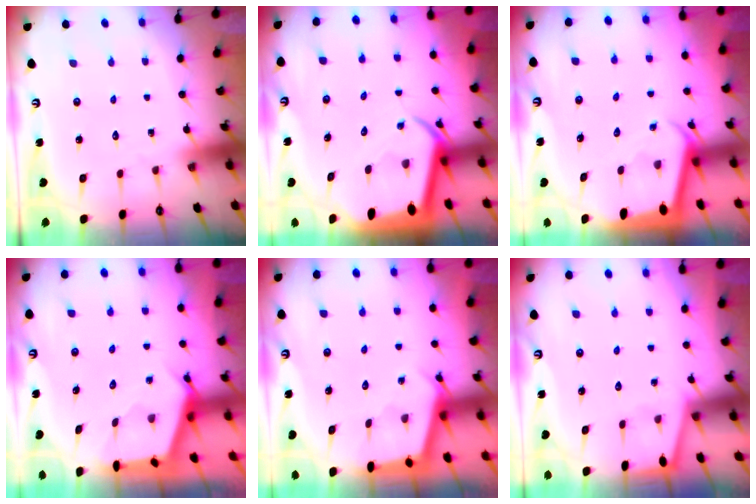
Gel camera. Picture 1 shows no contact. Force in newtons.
{"total": 4.6, "press": 4.6, "slide": 0.3}
{"total": 2.1, "press": 2.1, "slide": 0.1}
{"total": 2.6, "press": 2.6, "slide": 0.3}
{"total": 3.0, "press": 3.0, "slide": 0.3}
{"total": 1.1, "press": 1.1, "slide": 0.1}